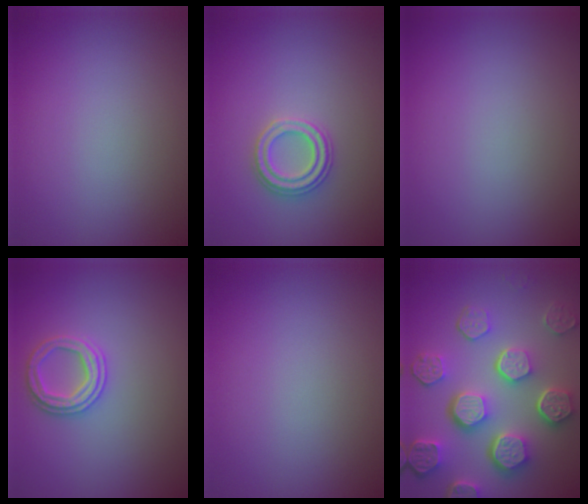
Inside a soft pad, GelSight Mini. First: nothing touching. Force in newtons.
{"total": 2.4, "press": 2.4, "slide": 0.2}
{"total": 0.0}
{"total": 2.4, "press": 2.4, "slide": 0.1}
{"total": 0.0}
{"total": 8.6, "press": 6.2, "slide": 5.9}